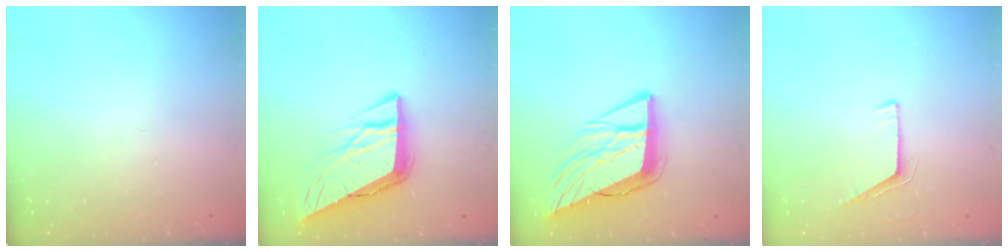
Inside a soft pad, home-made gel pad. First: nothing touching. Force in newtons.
{"total": 10.4, "press": 10.2, "slide": 1.7}
{"total": 13.0, "press": 12.4, "slide": 4.0}
{"total": 6.1, "press": 6.0, "slide": 0.6}